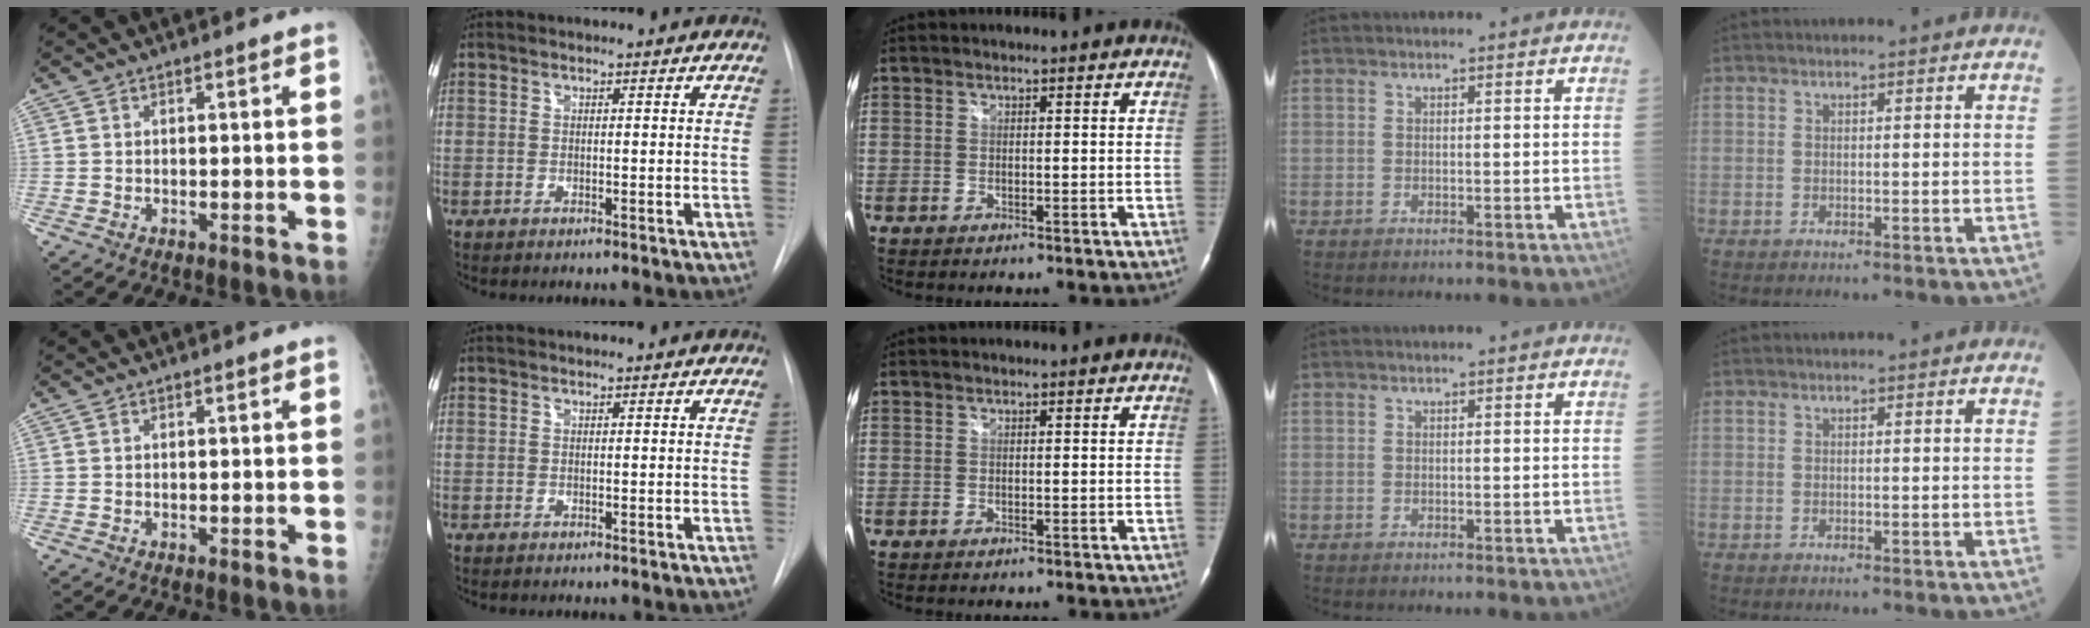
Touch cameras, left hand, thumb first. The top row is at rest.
{}